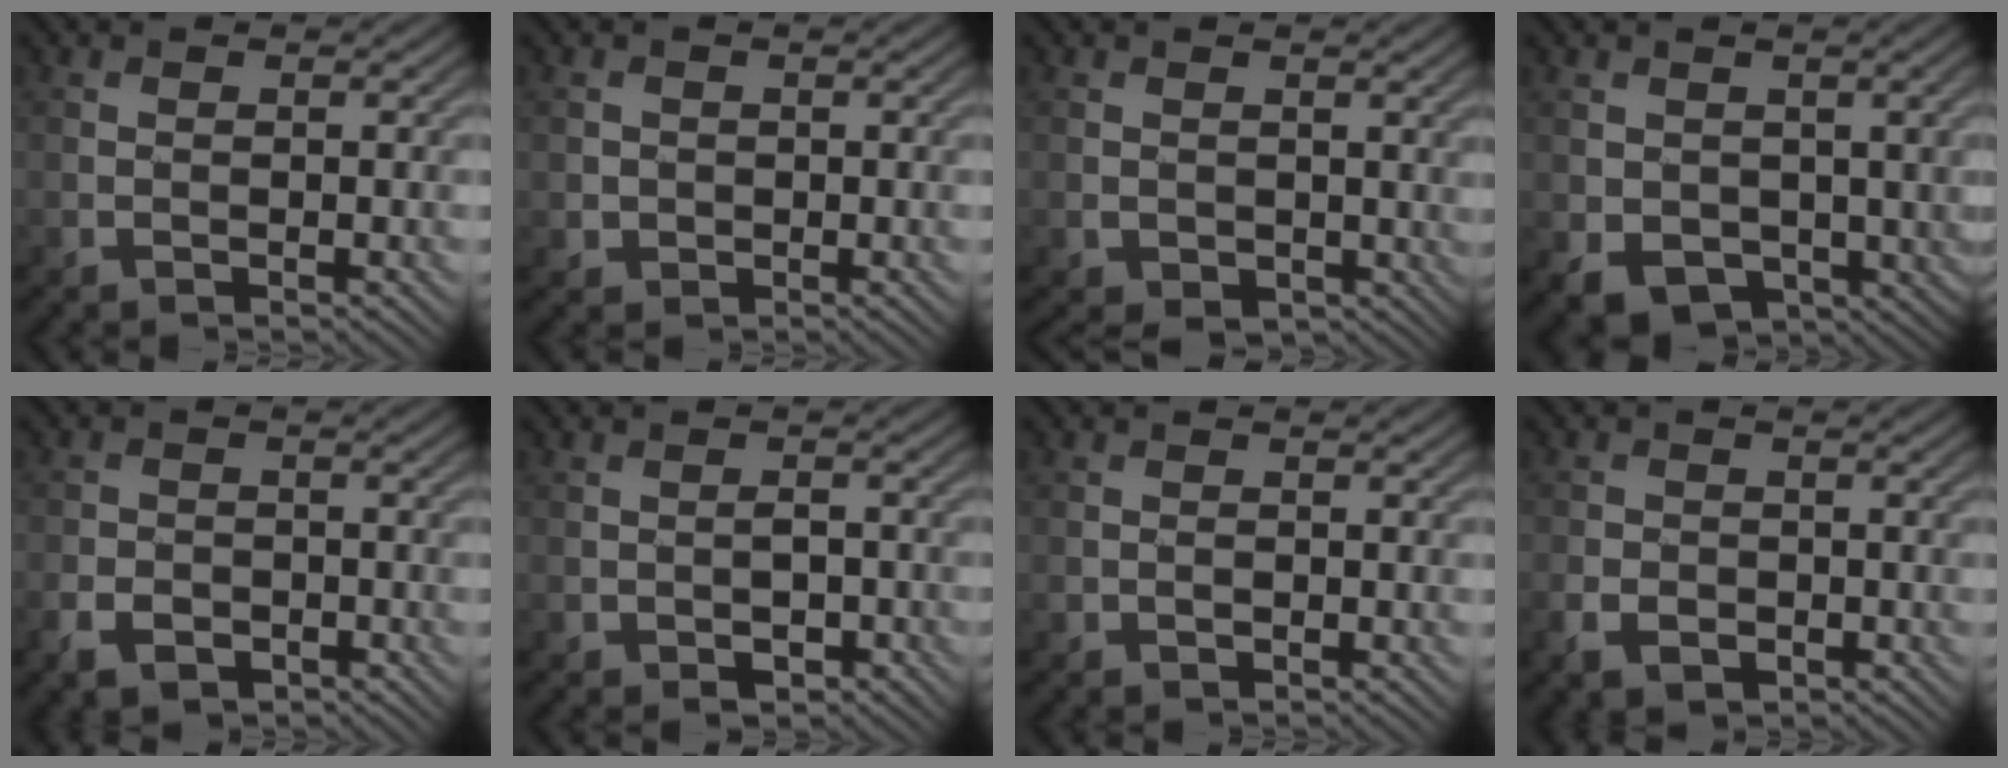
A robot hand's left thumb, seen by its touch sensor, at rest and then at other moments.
{"total": 1.5, "force": [-0.1, 1.5, 0.0], "torque": [0.006, -0.004, -0.004]}
{"total": 1.8, "force": [-0.2, 1.6, 0.8], "torque": [-0.024, -0.012, -0.003]}
{"total": 5.1, "force": [-0.6, 4.3, 2.6], "torque": [-0.068, -0.027, -0.004]}
{"total": 3.8, "force": [-2.2, 2.5, 1.8], "torque": [-0.038, -0.007, -0.046]}
{"total": 3.1, "force": [-1.6, 2.2, 1.5], "torque": [-0.017, -0.002, -0.025]}
{"total": 0.8, "force": [-0.3, 0.6, 0.4], "torque": [-0.007, 0.000, -0.006]}
{"total": 3.4, "force": [-1.7, 2.4, 1.8], "torque": [-0.039, -0.009, -0.035]}